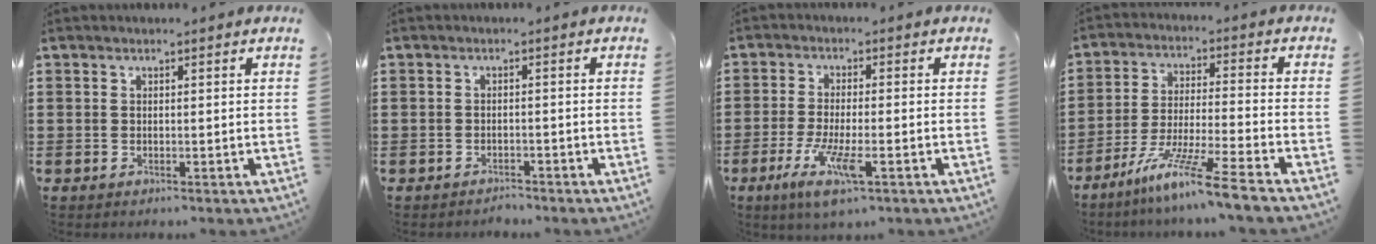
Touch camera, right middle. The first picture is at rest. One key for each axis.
{"total": 1.4, "fx": -1.4, "fy": 0.2, "fz": -0.3, "tx": -0.001, "ty": 0.003, "tz": -0.033}
{"total": 6.7, "fx": -3.0, "fy": 1.4, "fz": 5.9, "tx": -0.126, "ty": -0.017, "tz": -0.055}
{"total": 10.0, "fx": -7.8, "fy": -0.7, "fz": 6.1, "tx": -0.121, "ty": -0.009, "tz": -0.155}